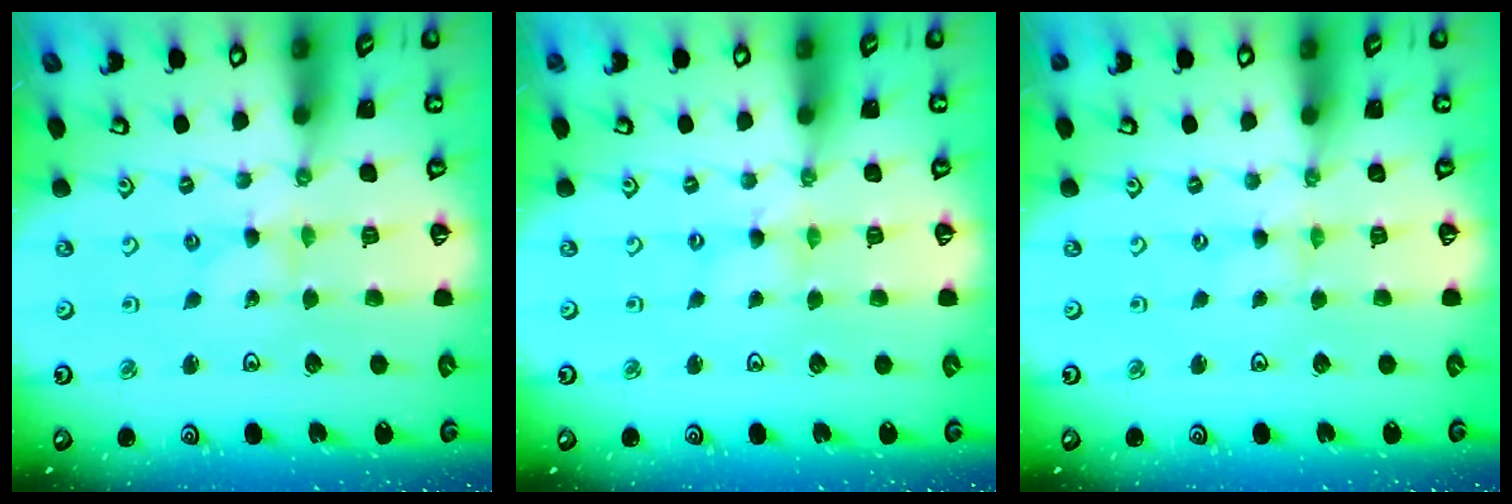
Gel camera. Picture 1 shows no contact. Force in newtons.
{"total": 0.9, "press": 0.8, "slide": 0.2}
{"total": 0.0}